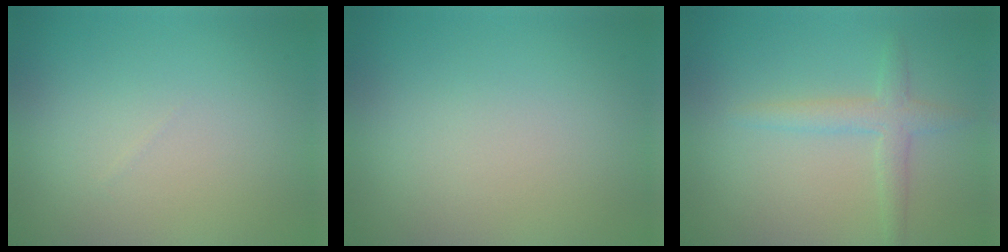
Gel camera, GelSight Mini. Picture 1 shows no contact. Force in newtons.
{"total": 0.0}
{"total": 2.3, "press": 2.3, "slide": 0.1}